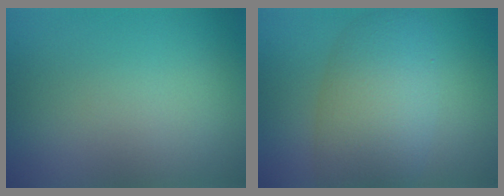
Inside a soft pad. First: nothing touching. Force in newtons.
{"total": 6.9, "press": 6.9, "slide": 0.0}